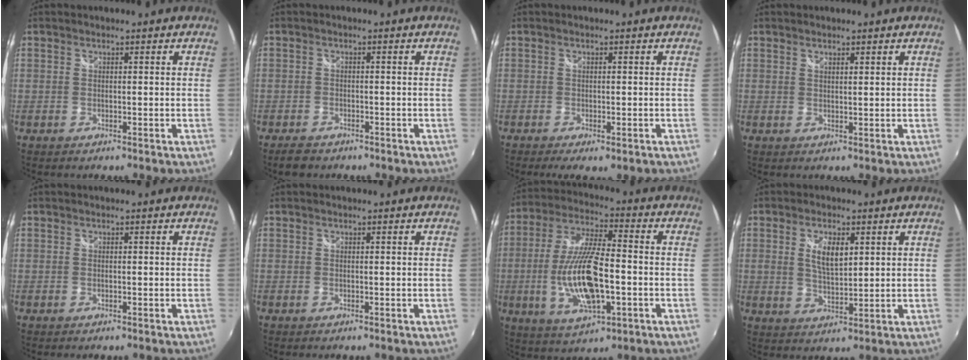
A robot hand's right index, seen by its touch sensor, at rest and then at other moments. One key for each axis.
{"total": 3.6, "fx": -2.8, "fy": 1.9, "fz": 1.2, "tx": -0.036, "ty": -0.005, "tz": -0.047}
{"total": 4.1, "fx": -2.5, "fy": 1.4, "fz": 2.9, "tx": -0.058, "ty": -0.019, "tz": -0.034}
{"total": 1.1, "fx": 0.9, "fy": 0.2, "fz": 0.5, "tx": -0.006, "ty": 0.000, "tz": 0.015}
{"total": 0.0}
{"total": 0.0}
{"total": 16.5, "fx": -3.5, "fy": 5.9, "fz": 15.0, "tx": -0.305, "ty": -0.009, "tz": -0.057}
{"total": 5.9, "fx": 1.8, "fy": 2.7, "fz": 4.9, "tx": -0.090, "ty": 0.000, "tz": 0.035}